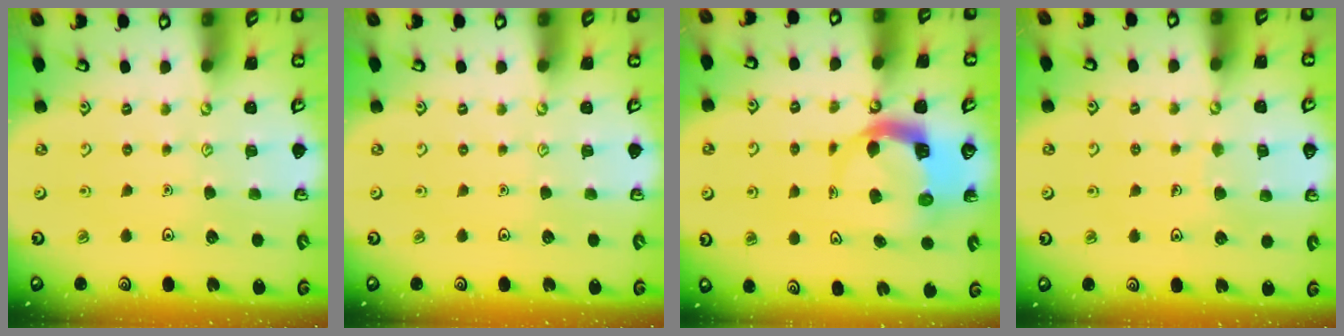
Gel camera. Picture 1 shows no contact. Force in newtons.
{"total": 0.0}
{"total": 5.3, "press": 5.3, "slide": 0.7}
{"total": 4.9, "press": 4.8, "slide": 0.4}